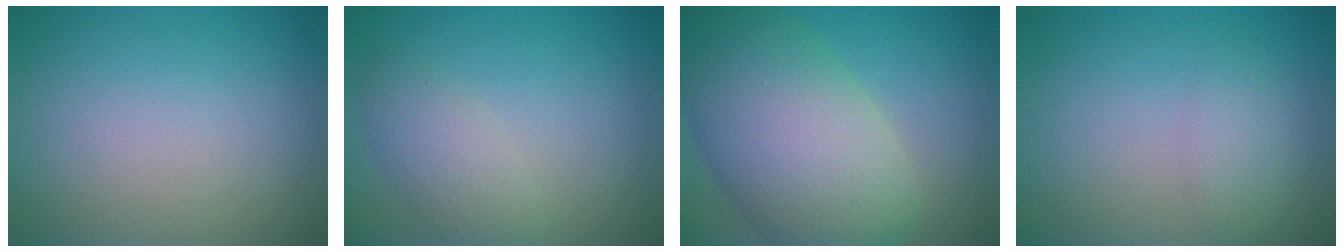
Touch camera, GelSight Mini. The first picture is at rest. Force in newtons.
{"total": 2.9, "press": 2.9, "slide": 0.2}
{"total": 11.8, "press": 11.8, "slide": 0.6}
{"total": 1.8, "press": 1.8, "slide": 0.1}